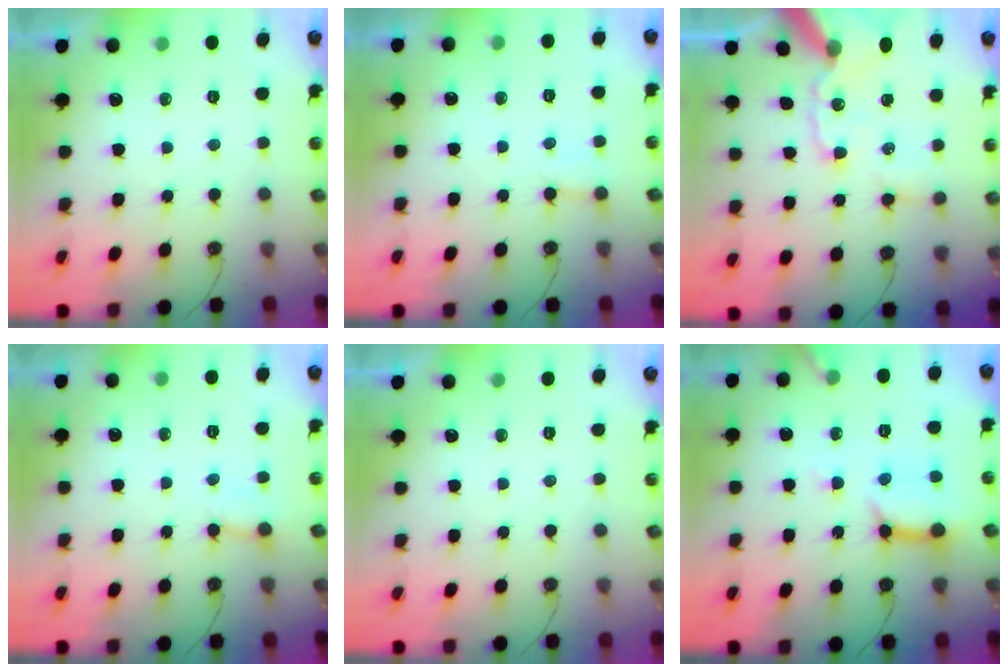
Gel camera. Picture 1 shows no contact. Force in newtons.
{"total": 6.1, "press": 6.1, "slide": 0.4}
{"total": 18.1, "press": 17.9, "slide": 2.6}
{"total": 4.6, "press": 4.6, "slide": 0.4}
{"total": 0.0}
{"total": 13.8, "press": 13.7, "slide": 1.5}